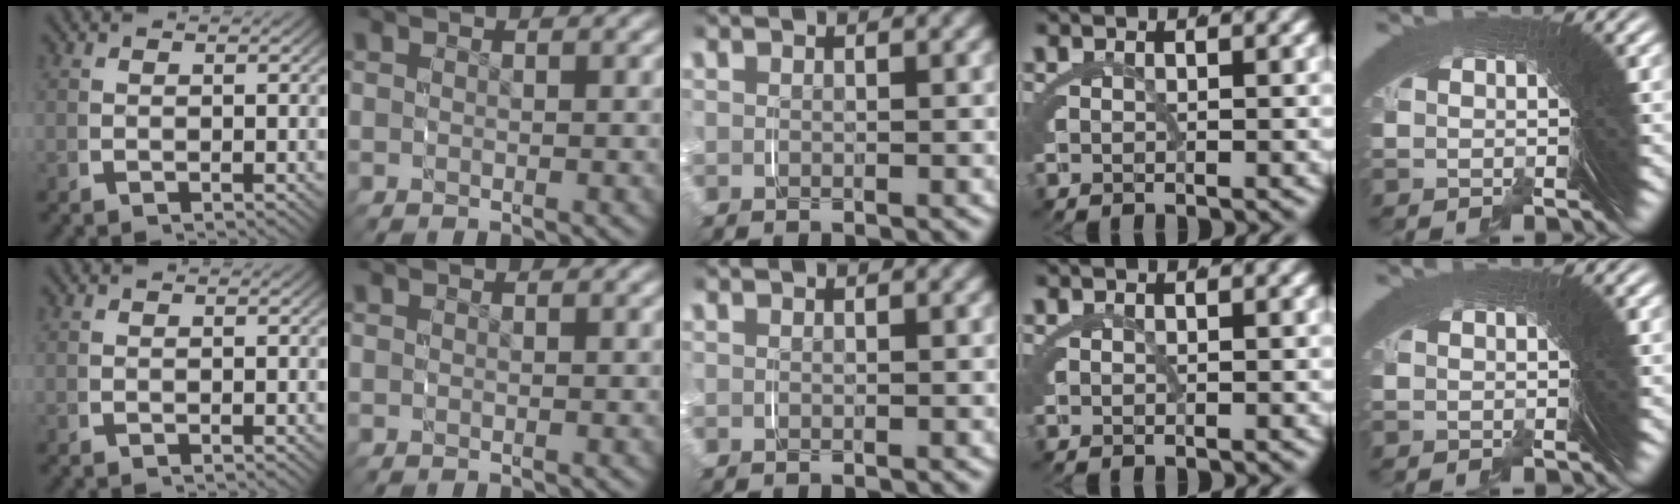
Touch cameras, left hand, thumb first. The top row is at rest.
{}